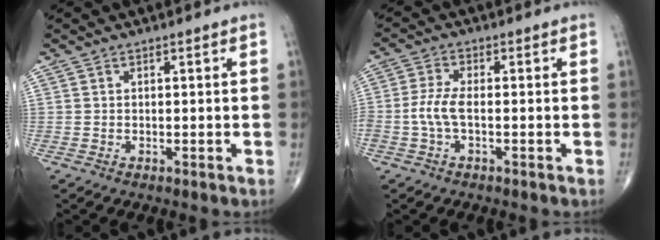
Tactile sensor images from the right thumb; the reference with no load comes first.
{"total": 4.4, "force": [-1.1, 1.7, 3.9], "torque": [-0.098, 0.009, -0.027]}